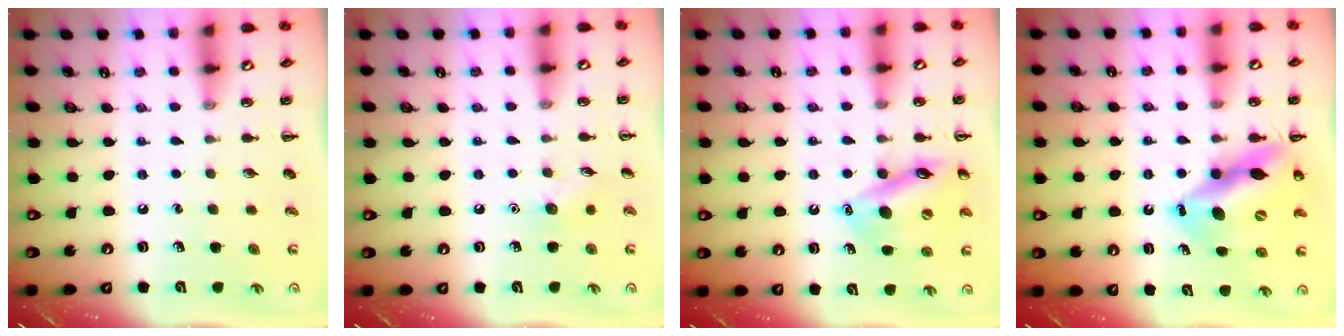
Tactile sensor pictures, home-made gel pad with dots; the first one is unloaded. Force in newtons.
{"total": 6.6, "press": 6.3, "slide": 1.8}
{"total": 15.0, "press": 14.7, "slide": 3.1}
{"total": 14.6, "press": 14.0, "slide": 4.1}